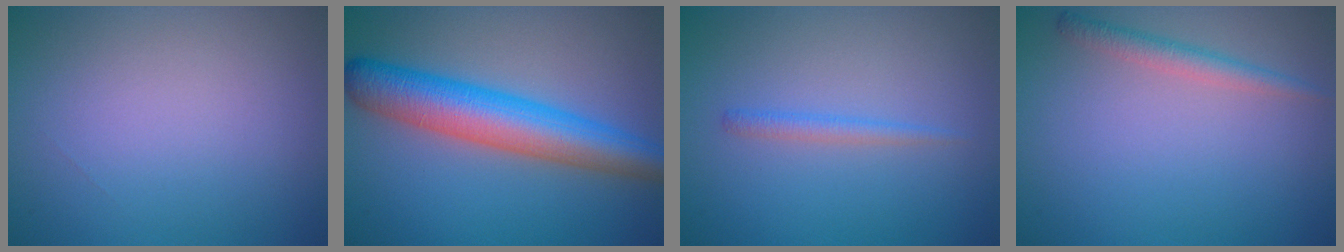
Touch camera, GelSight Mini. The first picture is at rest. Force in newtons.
{"total": 7.3, "press": 7.3, "slide": 0.1}
{"total": 1.1, "press": 1.1, "slide": 0.1}
{"total": 1.8, "press": 1.8, "slide": 0.1}